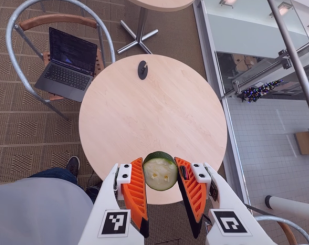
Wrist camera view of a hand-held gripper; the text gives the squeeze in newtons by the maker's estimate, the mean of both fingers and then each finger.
{"total": 8.8, "left": 8.4, "right": 9.1}